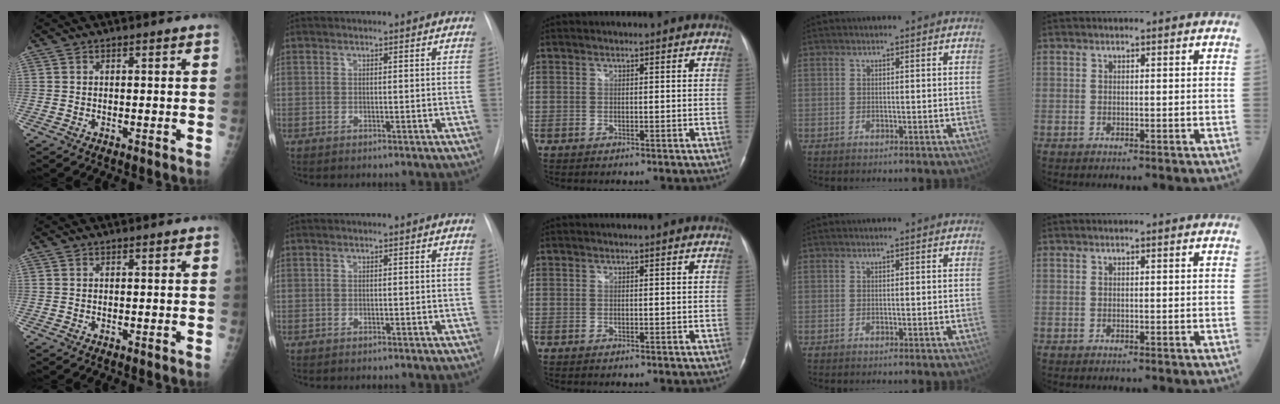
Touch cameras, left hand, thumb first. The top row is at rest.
{}